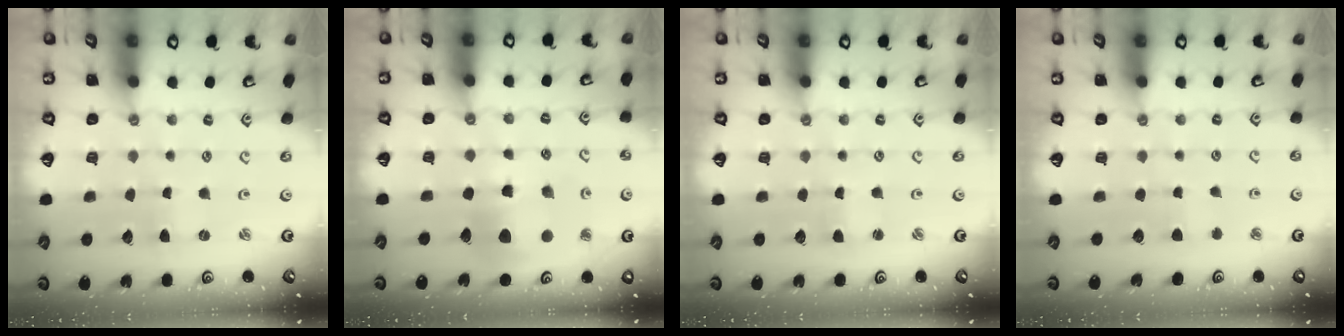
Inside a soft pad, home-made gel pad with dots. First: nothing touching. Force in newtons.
{"total": 11.4, "press": 11.3, "slide": 1.6}
{"total": 1.1, "press": 1.0, "slide": 0.2}
{"total": 2.8, "press": 2.7, "slide": 0.4}